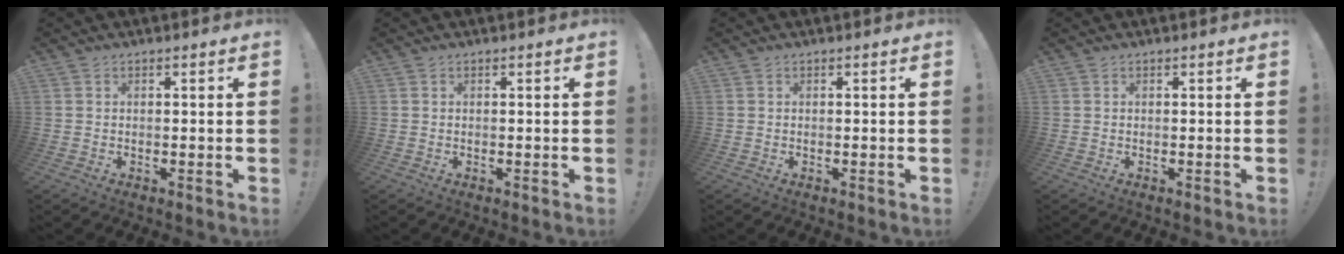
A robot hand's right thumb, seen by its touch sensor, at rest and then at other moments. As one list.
[{"total": 0.0}, {"total": 0.0}, {"total": 0.0}]